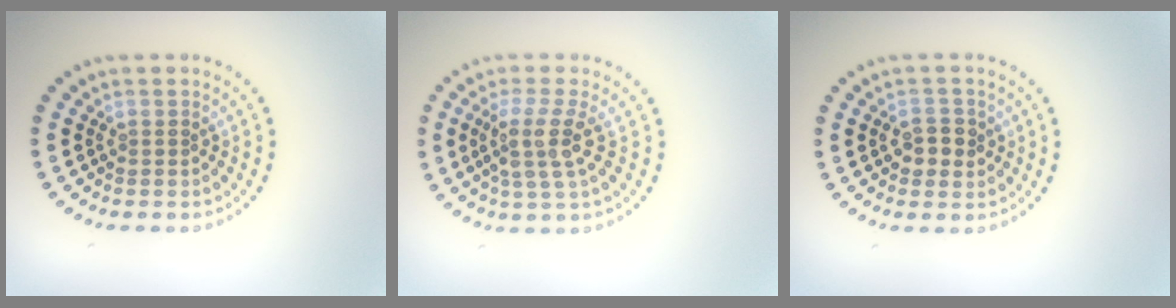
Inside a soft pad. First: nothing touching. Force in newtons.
{"total": 3.6, "press": 2.8, "slide": 2.2}
{"total": 2.3, "press": 2.3, "slide": 0.3}